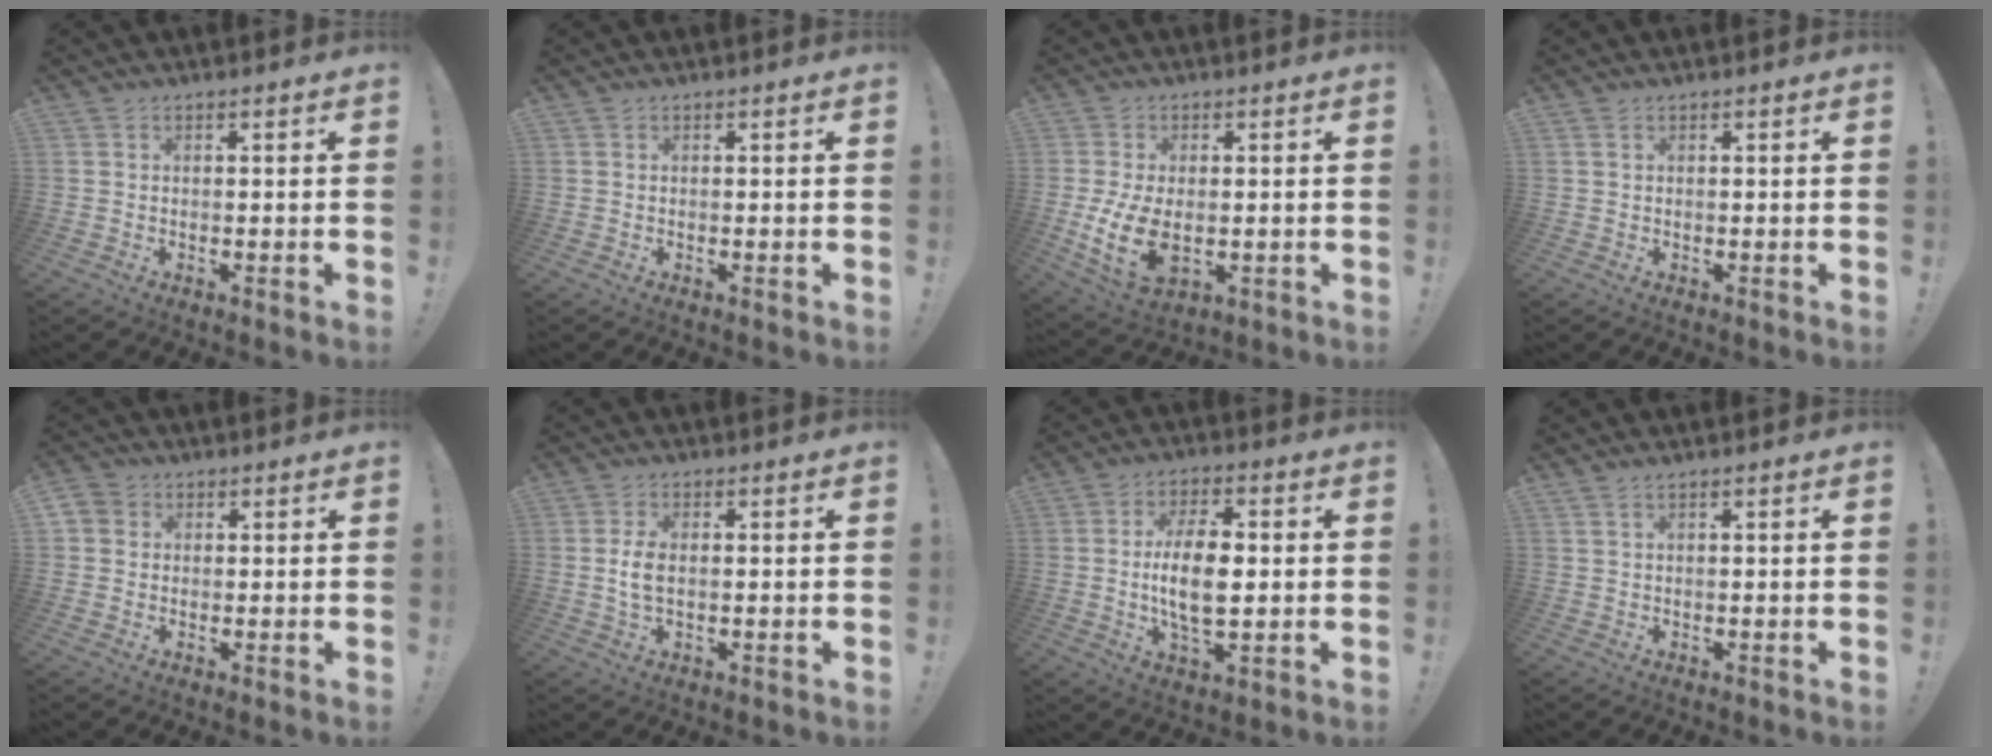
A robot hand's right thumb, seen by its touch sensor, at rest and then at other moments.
{"total": 0.0}
{"total": 10.6, "force": [-1.0, 6.4, 8.4], "torque": [-0.157, -0.014, -0.014]}
{"total": 0.6, "force": [0.4, 0.2, 0.4], "torque": [-0.013, 0.003, 0.008]}
{"total": 3.3, "force": [0.9, 3.1, 0.9], "torque": [-0.017, 0.005, 0.018]}
{"total": 4.6, "force": [-0.1, 2.4, 3.9], "torque": [-0.076, -0.001, -0.006]}
{"total": 12.8, "force": [0.0, 6.0, 11.3], "torque": [-0.207, -0.003, -0.006]}
{"total": 1.1, "force": [0.7, 0.2, 0.8], "torque": [-0.020, 0.000, 0.014]}